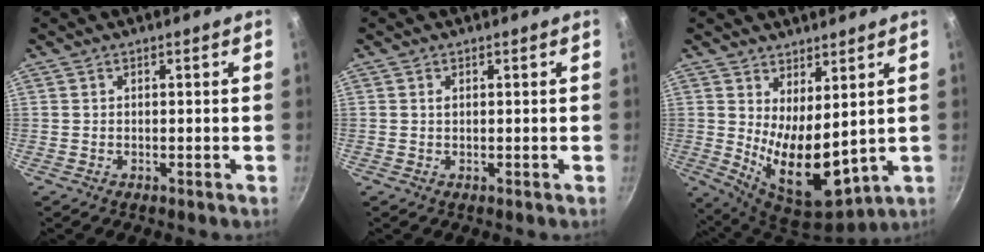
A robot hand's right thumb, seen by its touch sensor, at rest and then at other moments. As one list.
[{"total": 0.8, "force": [0.3, 0.5, 0.5], "torque": [-0.009, 0.001, 0.006]}, {"total": 12.4, "force": [2.6, 5.9, 10.6], "torque": [-0.153, -0.053, 0.063]}]